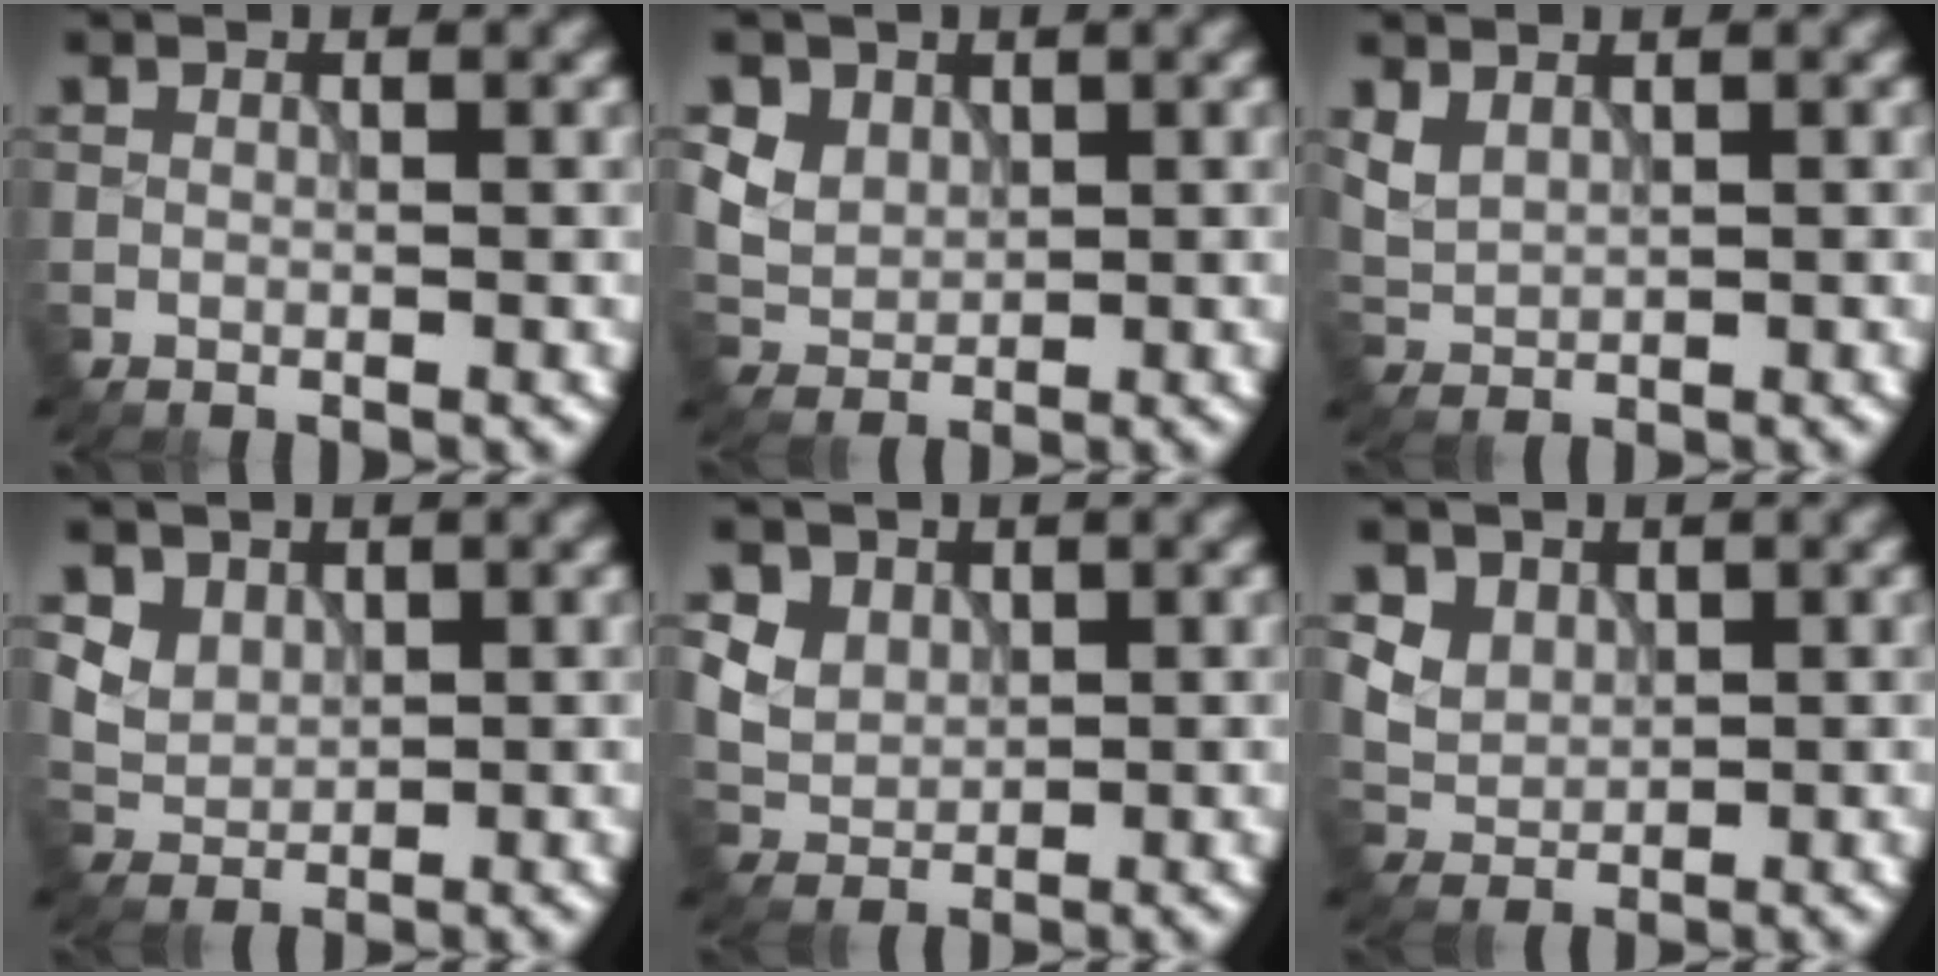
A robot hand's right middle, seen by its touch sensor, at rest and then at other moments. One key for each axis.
{"total": 4.0, "fx": 2.1, "fy": 3.0, "fz": 1.6, "tx": -0.051, "ty": -0.001, "tz": 0.057}
{"total": 1.9, "fx": 1.3, "fy": 1.1, "fz": 1.0, "tx": -0.027, "ty": -0.001, "tz": 0.033}
{"total": 2.6, "fx": 1.6, "fy": 1.9, "fz": 0.7, "tx": -0.022, "ty": -0.016, "tz": 0.048}
{"total": 4.4, "fx": 2.3, "fy": 3.3, "fz": 1.8, "tx": -0.054, "ty": 0.002, "tz": 0.056}
{"total": 3.1, "fx": 1.8, "fy": 2.3, "fz": 1.0, "tx": -0.030, "ty": -0.011, "tz": 0.053}